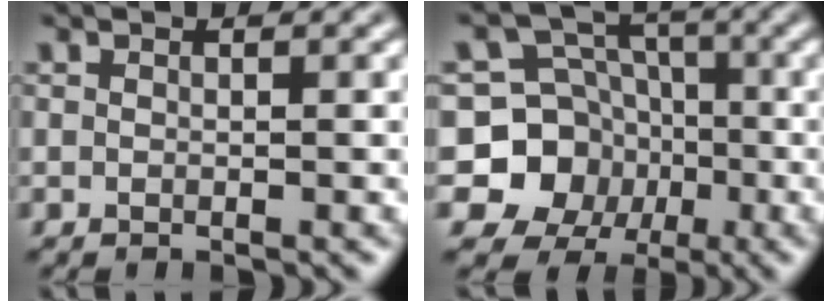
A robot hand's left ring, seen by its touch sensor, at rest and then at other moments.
{"total": 9.0, "force": [-2.2, 8.5, 2.2], "torque": [-0.038, 0.008, -0.068]}